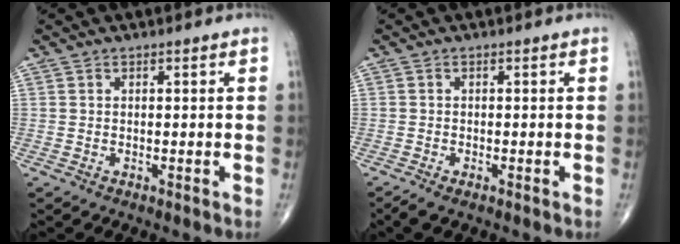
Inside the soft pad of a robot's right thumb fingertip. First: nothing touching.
{"total": 0.8, "force": [-0.4, 0.2, 0.6], "torque": [-0.017, -0.004, -0.012]}